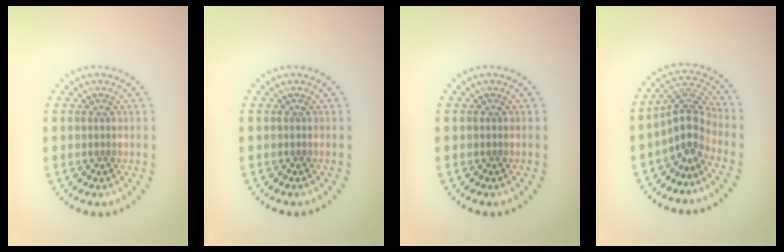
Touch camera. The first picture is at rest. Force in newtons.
{"total": 0.0}
{"total": 0.0}
{"total": 3.4, "press": 2.6, "slide": 2.2}